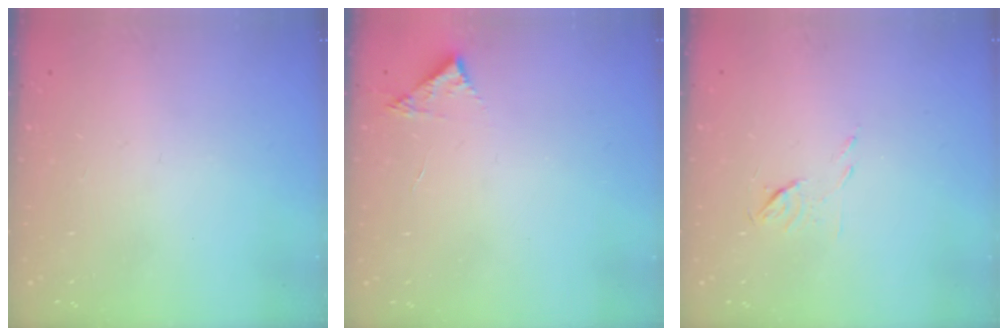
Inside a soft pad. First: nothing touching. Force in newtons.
{"total": 3.6, "press": 3.6, "slide": 0.1}
{"total": 4.8, "press": 4.7, "slide": 1.0}